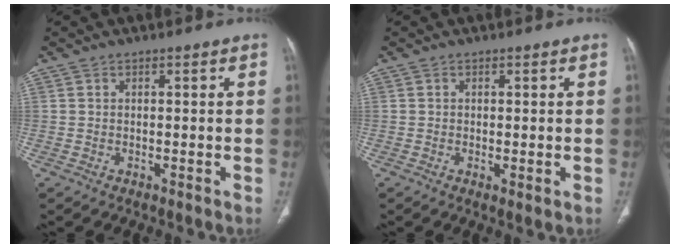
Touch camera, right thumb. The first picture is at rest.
{"total": 1.4, "force": [-0.2, 0.4, 1.3], "torque": [-0.027, -0.007, -0.002]}